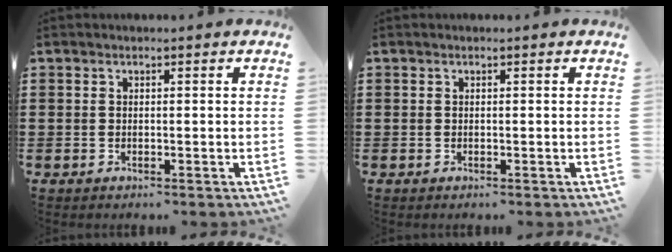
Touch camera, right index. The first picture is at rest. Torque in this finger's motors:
{"motor_torque": [-0.94, 1.20, -0.01, 0.00]}